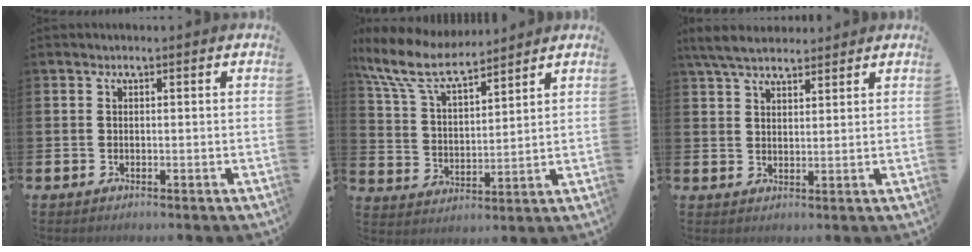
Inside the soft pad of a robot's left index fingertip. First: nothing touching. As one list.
[{"total": 8.6, "force": [7.7, 2.2, 3.3], "torque": [-0.096, -0.041, 0.135]}, {"total": 5.6, "force": [5.1, 1.4, 1.9], "torque": [-0.050, -0.012, 0.095]}]